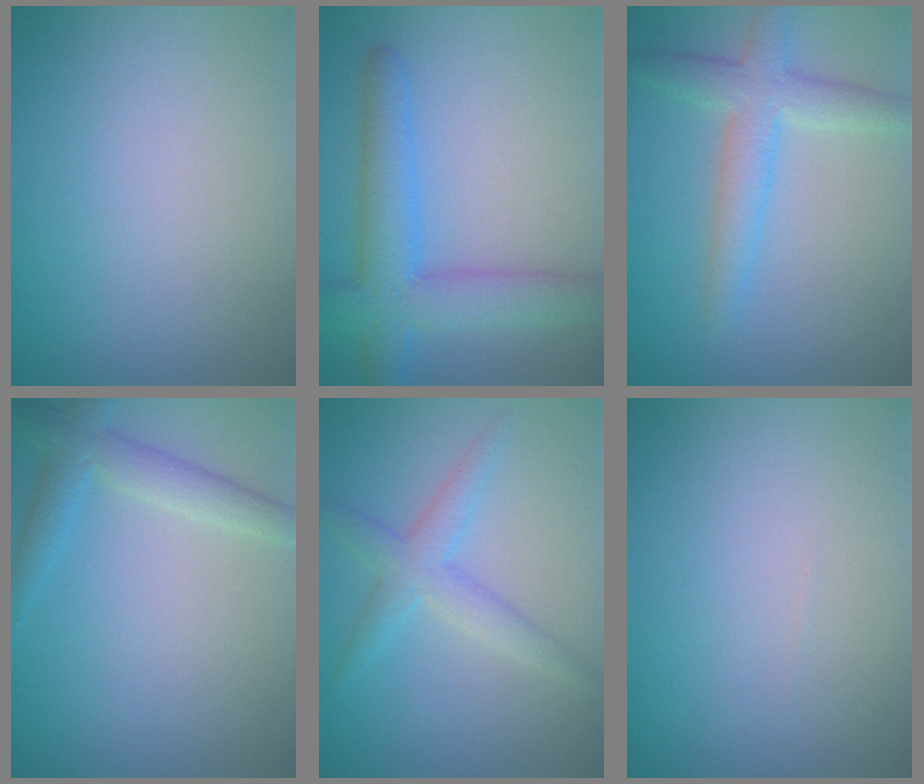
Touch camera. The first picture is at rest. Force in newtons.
{"total": 5.6, "press": 5.6, "slide": 0.2}
{"total": 3.9, "press": 3.9, "slide": 0.3}
{"total": 3.0, "press": 3.0, "slide": 0.0}
{"total": 2.9, "press": 2.9, "slide": 0.1}
{"total": 0.0}